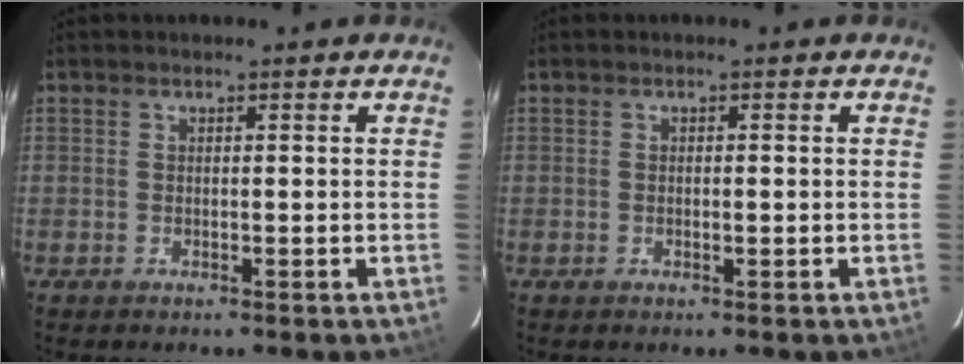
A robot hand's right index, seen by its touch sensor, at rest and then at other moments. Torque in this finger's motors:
{"motor_torque": [-0.21, 0.17, -0.04, 0.00]}